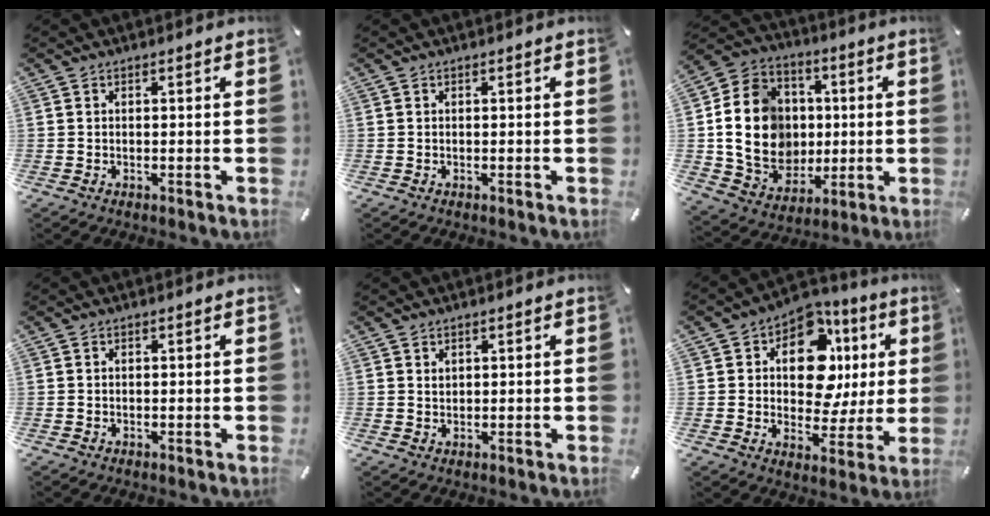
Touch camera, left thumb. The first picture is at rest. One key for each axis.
{"total": 0.0}
{"total": 18.9, "fx": 0.7, "fy": 16.5, "fz": 9.2, "tx": -0.181, "ty": 0.002, "tz": 0.025}
{"total": 0.0}
{"total": 1.3, "fx": 0.8, "fy": 1.0, "fz": 0.2, "tx": 0.004, "ty": -0.003, "tz": 0.015}
{"total": 15.1, "fx": 4.2, "fy": 9.9, "fz": 10.6, "tx": -0.153, "ty": -0.029, "tz": 0.074}